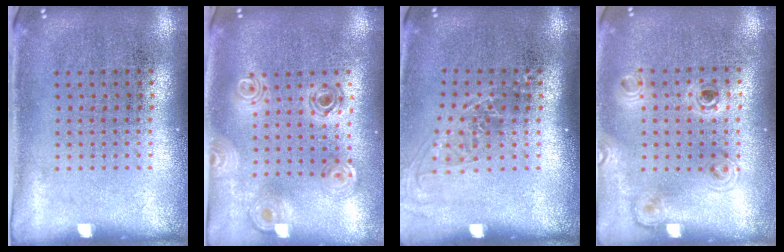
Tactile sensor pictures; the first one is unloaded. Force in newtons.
{"total": 1.0, "press": 0.9, "slide": 0.2}
{"total": 1.4, "press": 1.1, "slide": 0.9}
{"total": 1.1, "press": 1.1, "slide": 0.4}